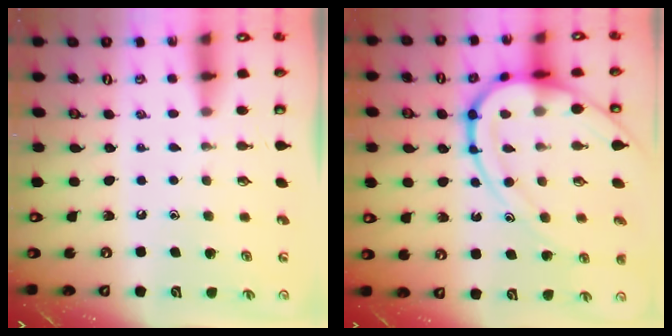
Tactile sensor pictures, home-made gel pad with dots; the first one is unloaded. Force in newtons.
{"total": 15.9, "press": 15.8, "slide": 1.6}